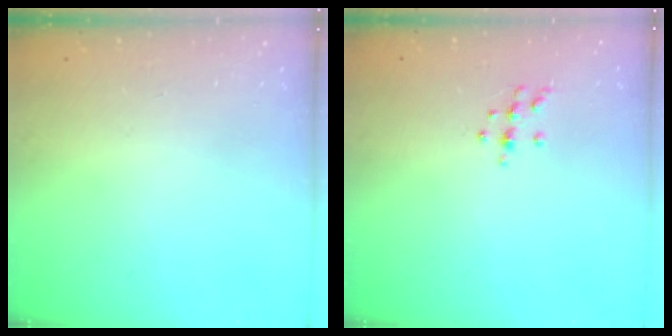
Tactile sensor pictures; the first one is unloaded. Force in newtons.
{"total": 7.0, "press": 7.0, "slide": 0.6}